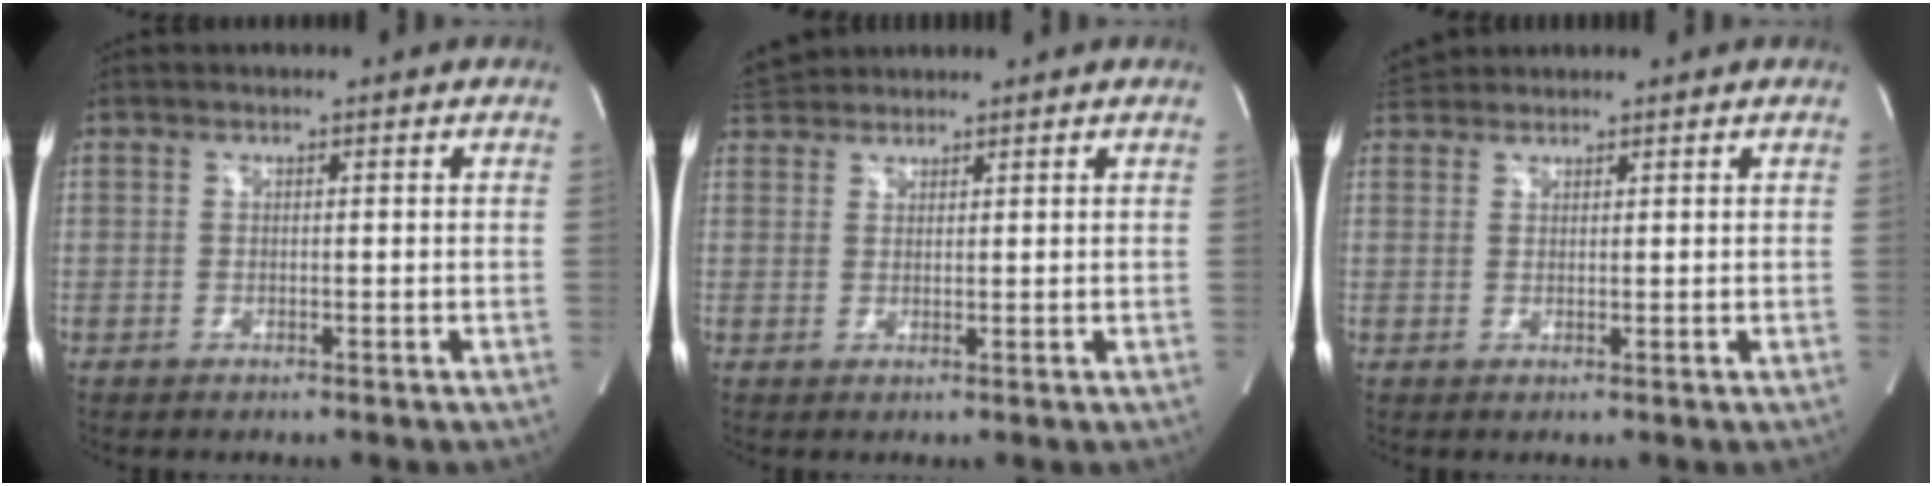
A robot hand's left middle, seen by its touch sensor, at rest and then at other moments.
{"total": 3.6, "force": [3.4, 1.1, 0.3], "torque": [-0.015, 0.026, 0.066]}
{"total": 2.6, "force": [2.5, 0.7, -0.1], "torque": [-0.007, 0.019, 0.048]}